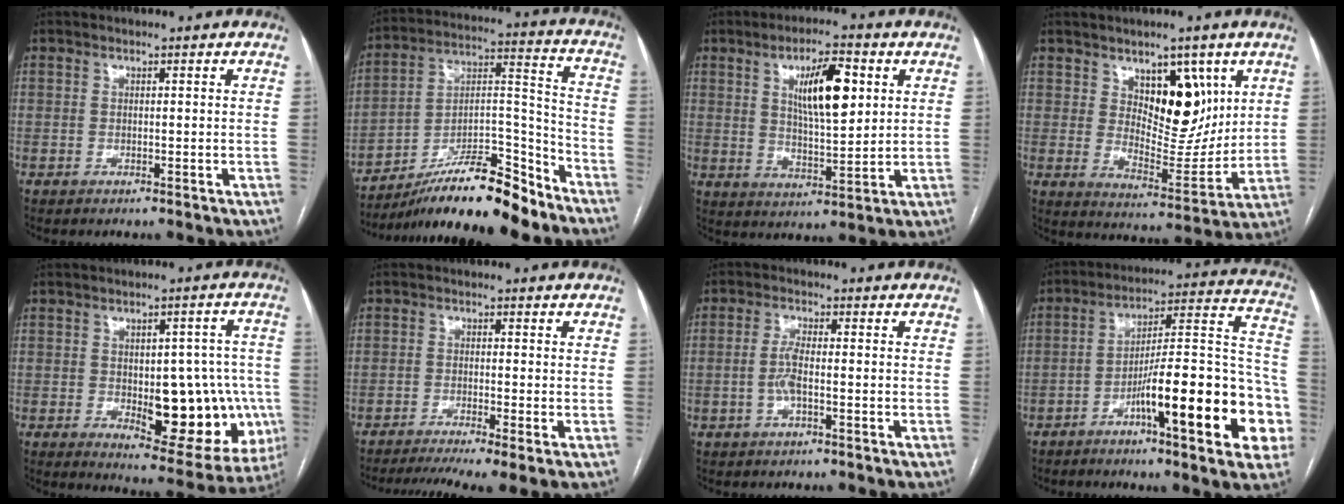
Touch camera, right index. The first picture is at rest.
{"total": 18.5, "force": [-15.2, 3.0, 10.2], "torque": [-0.169, 0.019, -0.258]}
{"total": 10.5, "force": [3.4, 2.7, 9.5], "torque": [-0.162, 0.005, 0.062]}
{"total": 11.0, "force": [4.7, 5.3, 8.3], "torque": [-0.118, -0.003, 0.087]}
{"total": 16.4, "force": [-2.8, 7.1, 14.5], "torque": [-0.147, 0.016, -0.011]}
{"total": 9.4, "force": [-6.9, 0.2, 6.4], "torque": [-0.098, -0.009, -0.107]}
{"total": 3.2, "force": [-0.8, 0.7, 3.0], "torque": [-0.067, 0.001, -0.017]}
{"total": 21.2, "force": [-7.9, 3.3, 19.4], "torque": [-0.215, 0.029, -0.112]}